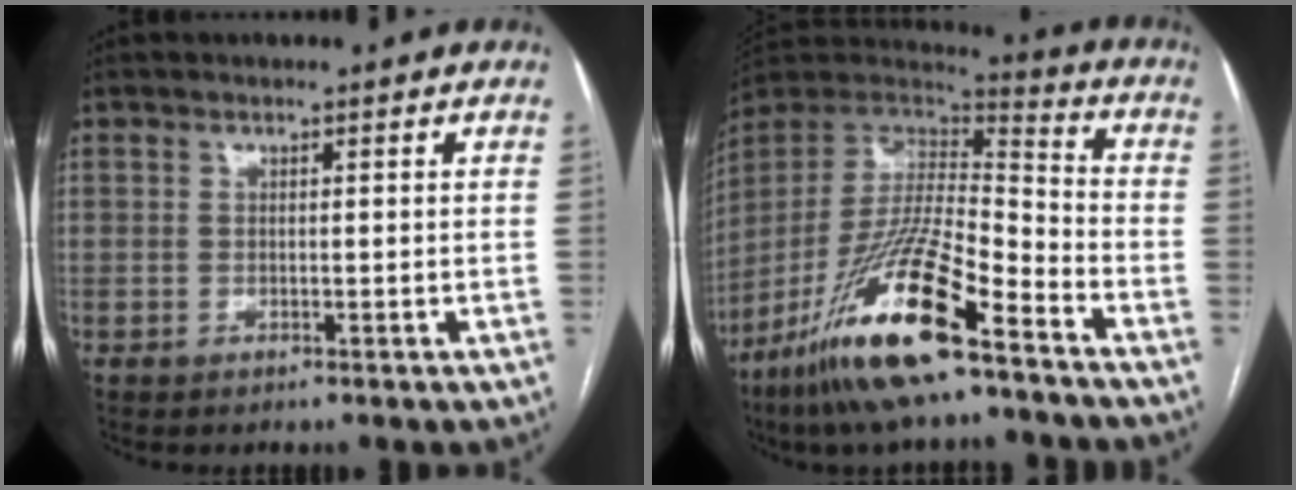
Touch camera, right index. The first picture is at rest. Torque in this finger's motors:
{"motor_torque": [0.35, -0.78, 0.35, 0.09]}